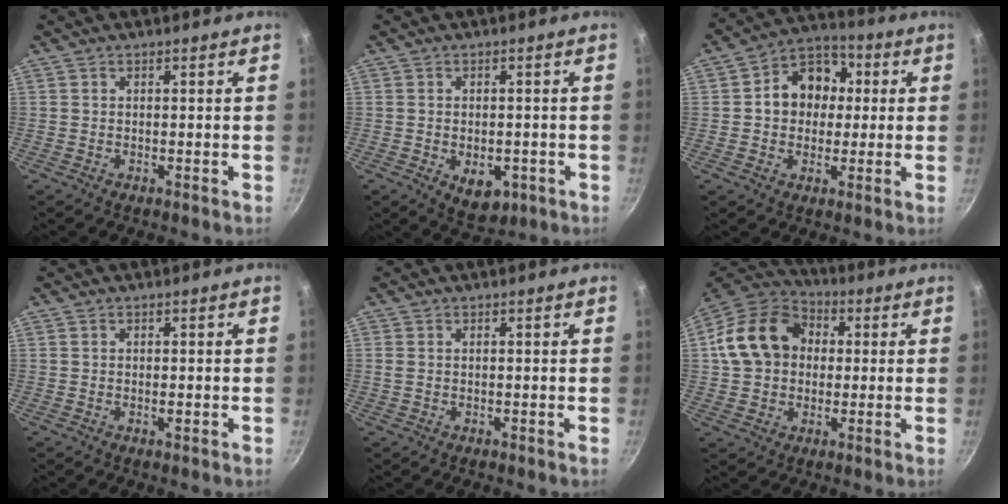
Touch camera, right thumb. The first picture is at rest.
{"total": 6.7, "force": [-2.1, 4.2, 4.8], "torque": [-0.048, 0.001, -0.018]}
{"total": 11.8, "force": [1.3, 9.7, 6.5], "torque": [-0.053, 0.020, 0.004]}
{"total": 0.8, "force": [-0.1, 0.3, 0.7], "torque": [-0.010, 0.001, -0.002]}
{"total": 1.0, "force": [0.2, 0.6, 0.8], "torque": [-0.016, 0.002, 0.004]}
{"total": 16.6, "force": [2.3, 13.2, 9.8], "torque": [-0.153, 0.032, 0.028]}